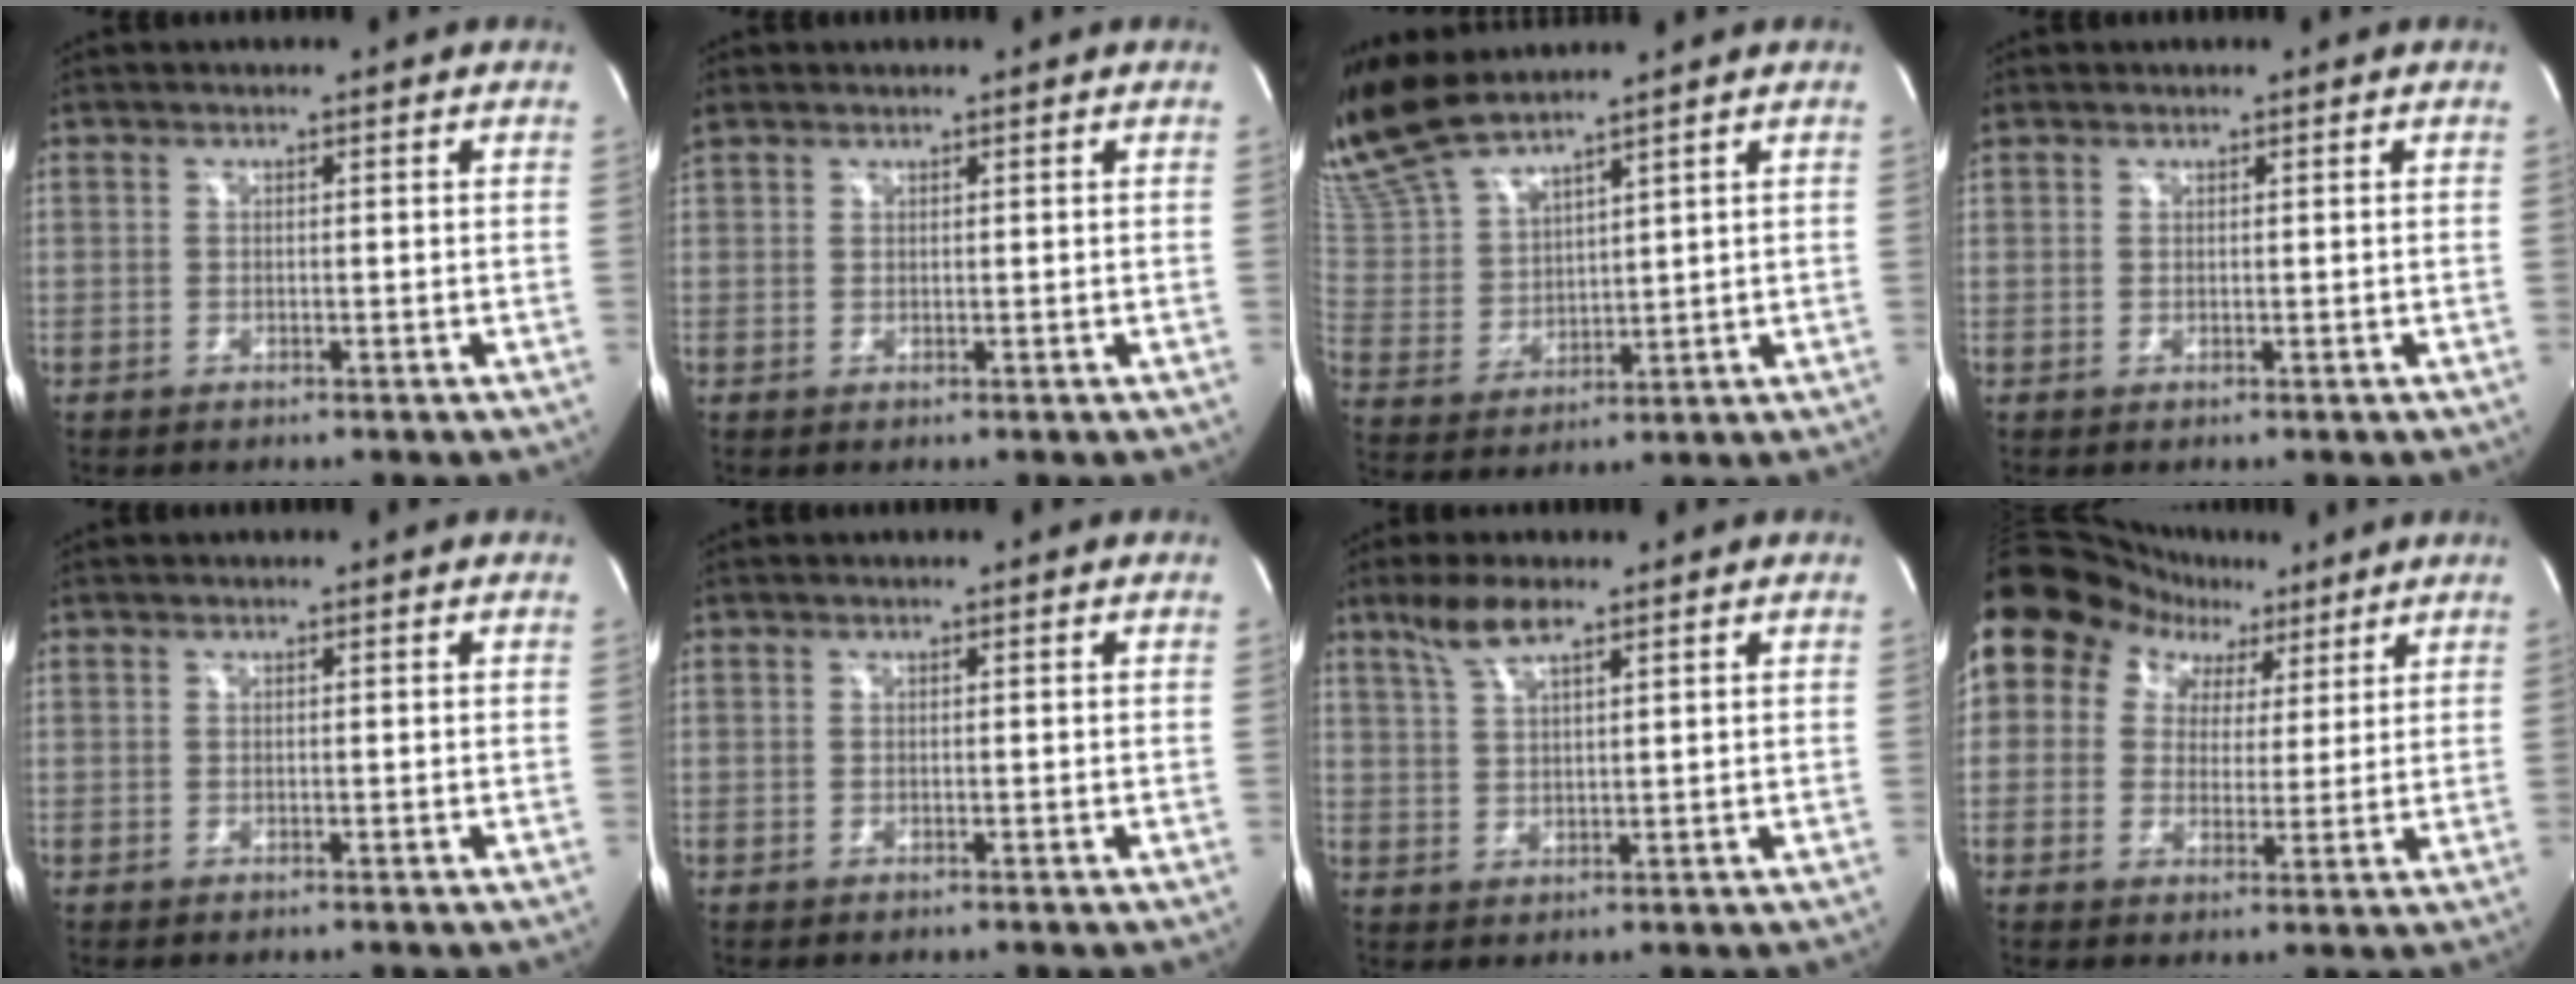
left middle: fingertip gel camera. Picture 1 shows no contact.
{"total": 1.9, "force": [1.6, 1.0, 0.4], "torque": [-0.019, 0.018, 0.036]}
{"total": 10.5, "force": [9.8, 0.7, 3.9], "torque": [-0.103, 0.010, 0.214]}
{"total": 1.3, "force": [1.0, 0.7, 0.1], "torque": [-0.008, 0.016, 0.022]}
{"total": 0.0}
{"total": 0.0}
{"total": 5.2, "force": [3.7, 0.9, 3.6], "torque": [-0.081, 0.009, 0.076]}
{"total": 13.8, "force": [7.9, 10.3, 4.5], "torque": [-0.072, 0.057, 0.122]}